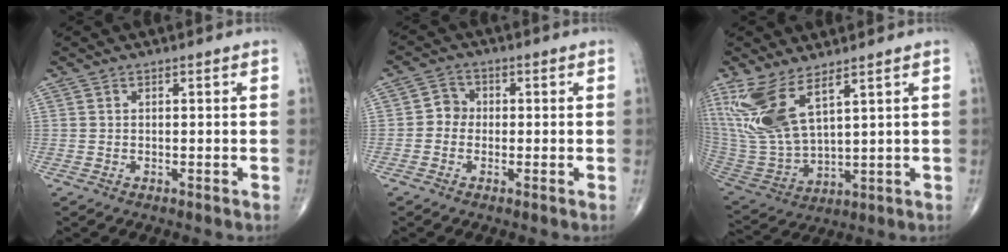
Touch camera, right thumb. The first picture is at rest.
{"total": 3.3, "force": [-0.5, 3.0, 1.3], "torque": [0.000, 0.010, -0.020]}
{"total": 14.5, "force": [7.8, 5.5, 10.8], "torque": [-0.234, -0.039, 0.179]}